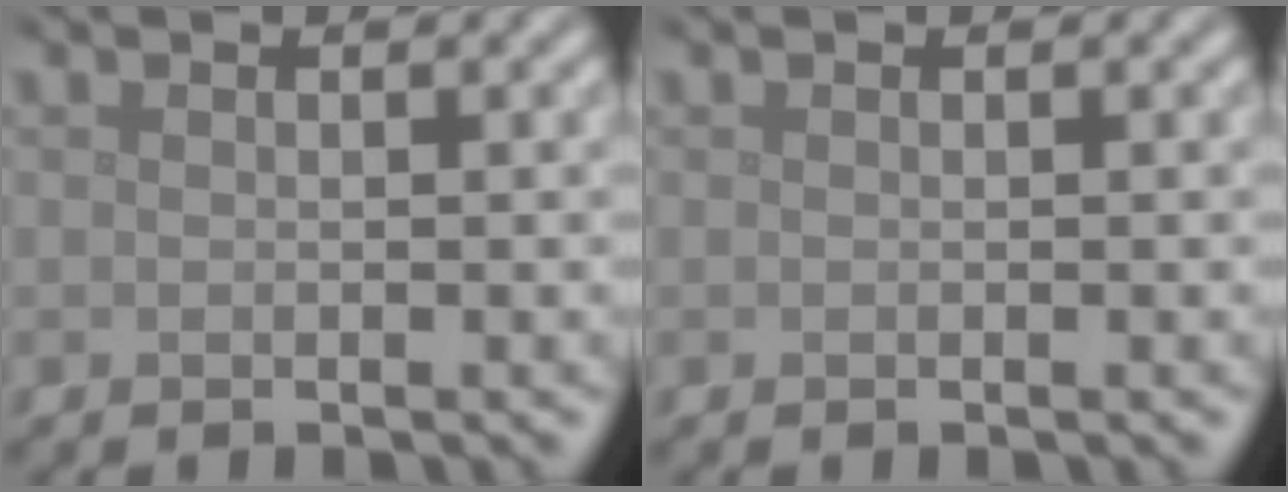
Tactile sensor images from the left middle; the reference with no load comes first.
{"total": 0.0}